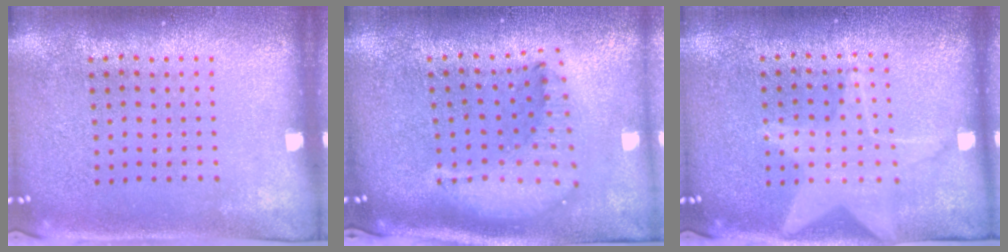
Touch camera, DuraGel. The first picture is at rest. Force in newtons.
{"total": 2.3, "press": 1.7, "slide": 1.5}
{"total": 1.5, "press": 1.5, "slide": 0.1}